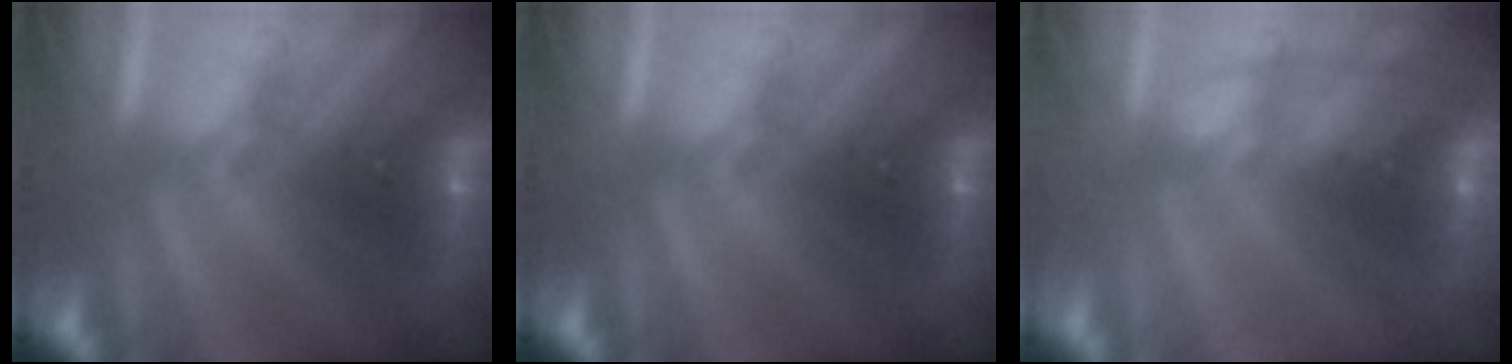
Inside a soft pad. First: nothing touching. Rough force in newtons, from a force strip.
{"total": 0.0}
{"total": 1.7}